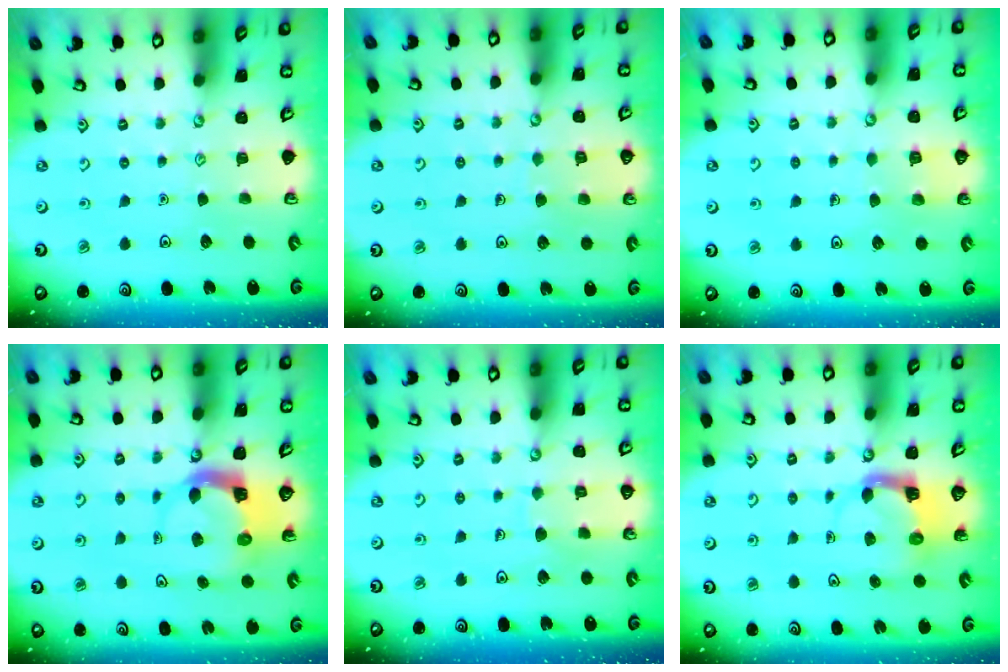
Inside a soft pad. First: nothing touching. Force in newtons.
{"total": 5.1, "press": 5.1, "slide": 0.4}
{"total": 2.8, "press": 2.8, "slide": 0.3}
{"total": 4.8, "press": 4.7, "slide": 0.8}
{"total": 5.3, "press": 5.3, "slide": 0.4}
{"total": 4.7, "press": 4.7, "slide": 0.2}